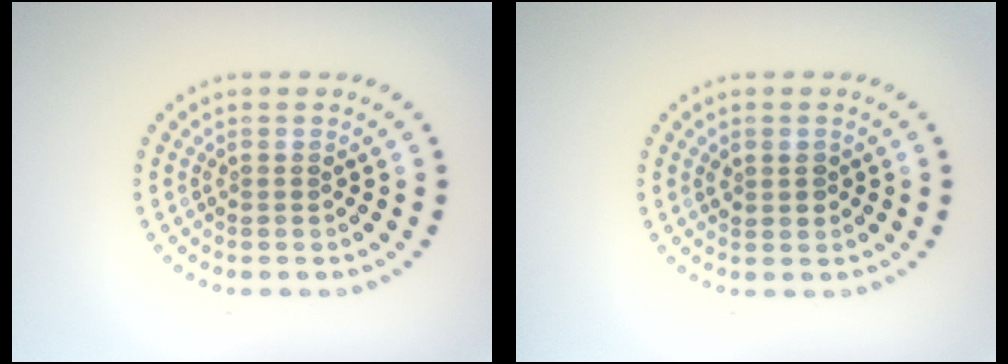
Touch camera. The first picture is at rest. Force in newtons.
{"total": 1.5, "press": 1.4, "slide": 0.4}